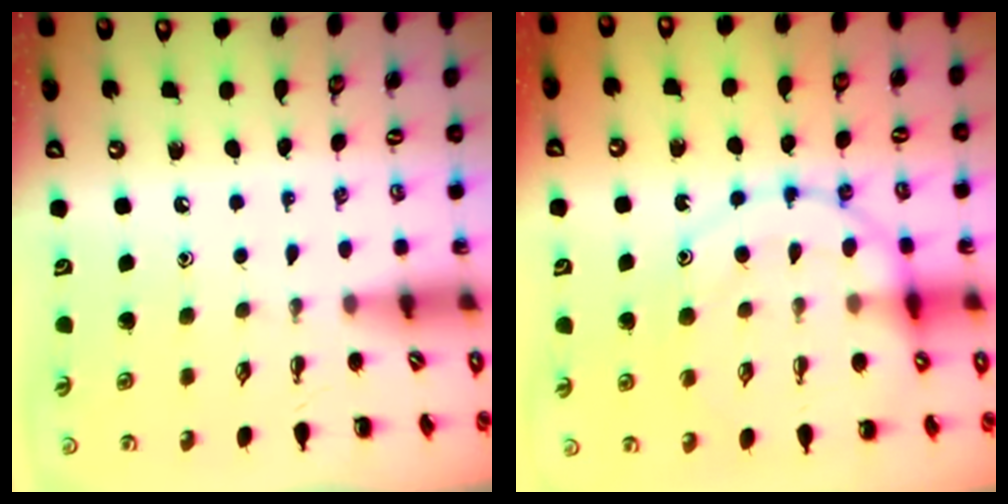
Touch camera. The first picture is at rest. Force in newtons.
{"total": 15.7, "press": 15.6, "slide": 1.6}